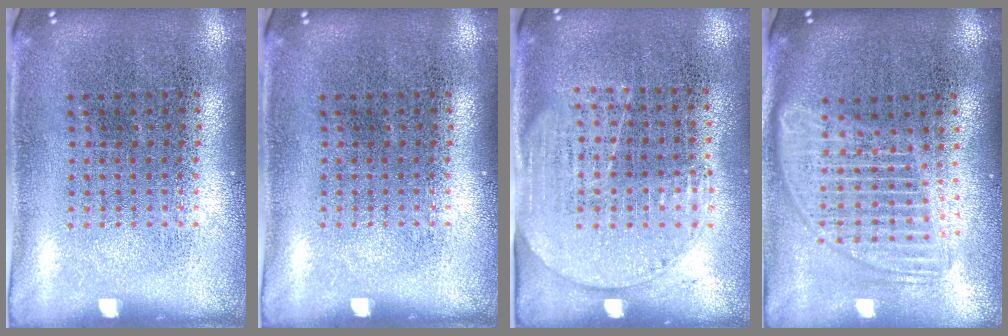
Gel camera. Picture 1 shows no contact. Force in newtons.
{"total": 0.0}
{"total": 1.5, "press": 1.3, "slide": 0.7}
{"total": 1.8, "press": 1.5, "slide": 0.9}